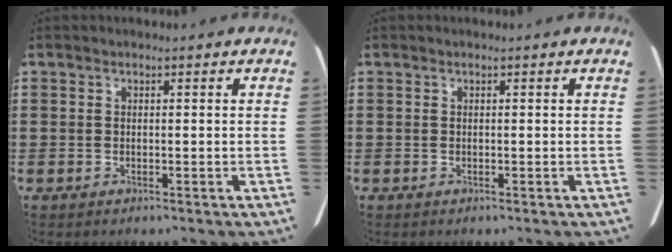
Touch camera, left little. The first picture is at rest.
{"total": 0.0}